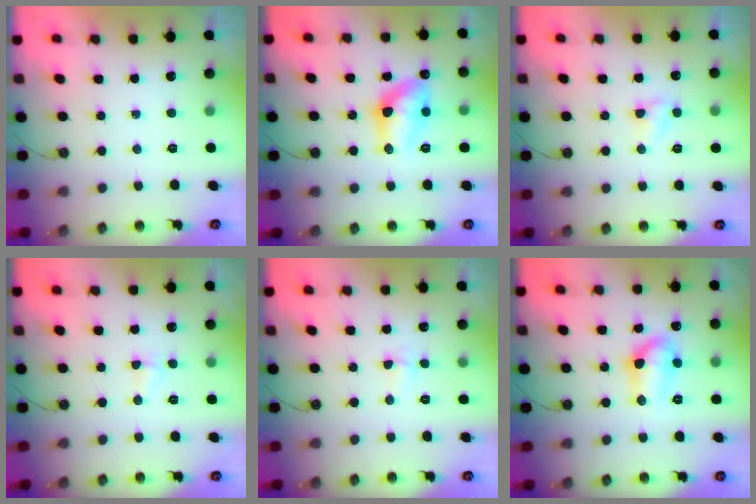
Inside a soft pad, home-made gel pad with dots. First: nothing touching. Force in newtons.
{"total": 11.6, "press": 11.6, "slide": 0.8}
{"total": 3.8, "press": 3.8, "slide": 0.5}
{"total": 2.8, "press": 2.8, "slide": 0.6}
{"total": 2.9, "press": 2.8, "slide": 0.7}
{"total": 10.6, "press": 10.6, "slide": 0.9}